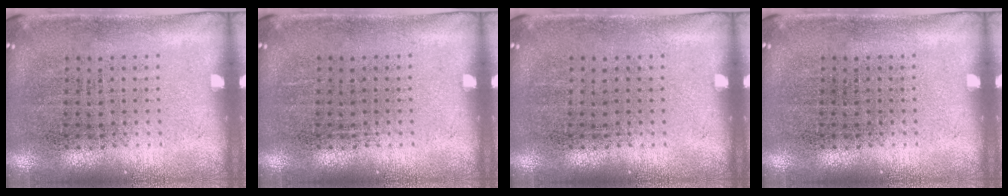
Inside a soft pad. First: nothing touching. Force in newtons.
{"total": 0.0}
{"total": 0.0}
{"total": 0.0}